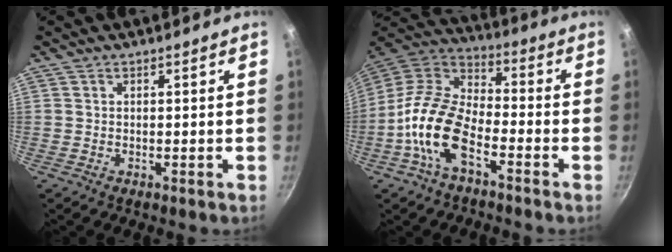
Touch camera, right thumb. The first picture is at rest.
{"total": 14.9, "force": [-6.2, 7.6, 11.3], "torque": [-0.201, 0.051, -0.137]}